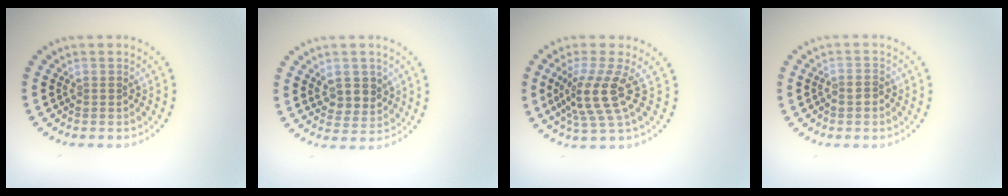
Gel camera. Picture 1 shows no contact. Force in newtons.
{"total": 2.9, "press": 2.8, "slide": 0.8}
{"total": 4.2, "press": 3.0, "slide": 3.0}
{"total": 1.1, "press": 0.8, "slide": 0.8}